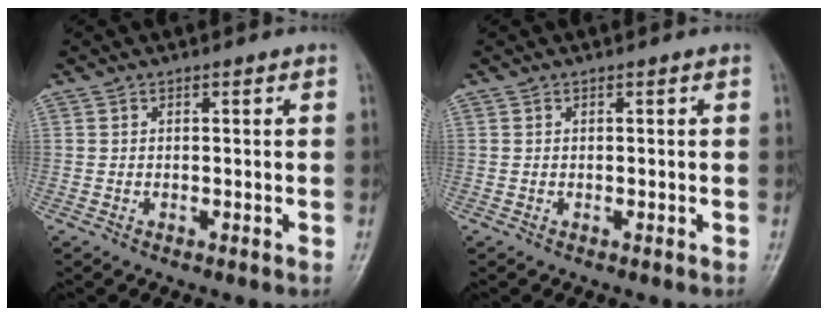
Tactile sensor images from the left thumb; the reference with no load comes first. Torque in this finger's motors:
{"motor_torque": [0.00, 0.00, 0.00, -0.02, 0.00]}